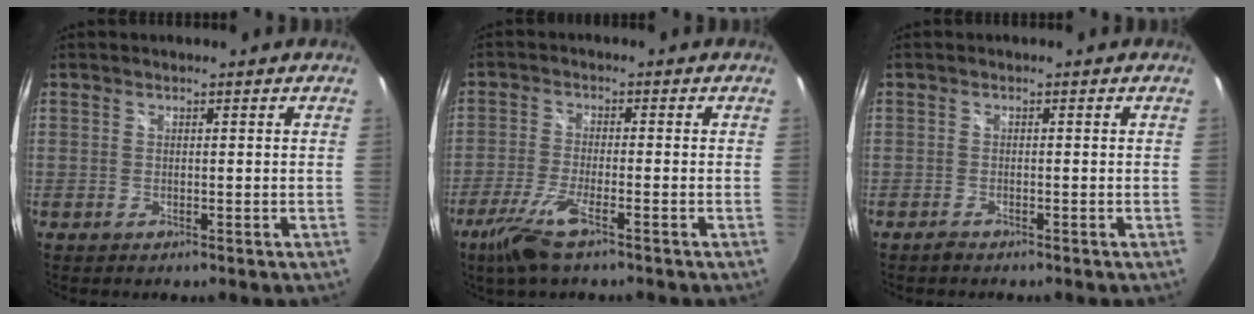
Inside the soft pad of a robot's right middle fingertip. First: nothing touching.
{"total": 7.9, "force": [-5.0, 1.2, 6.0], "torque": [-0.142, -0.018, -0.099]}
{"total": 1.2, "force": [-1.0, 0.3, 0.5], "torque": [-0.010, -0.004, -0.022]}